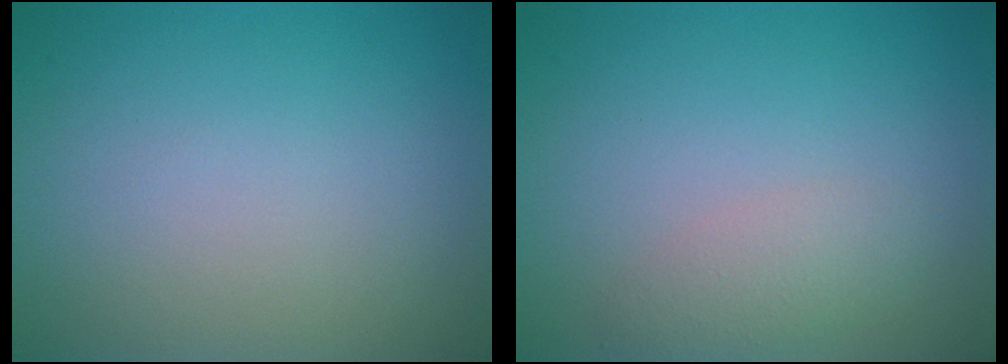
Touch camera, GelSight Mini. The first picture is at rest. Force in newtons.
{"total": 2.0, "press": 2.0, "slide": 0.0}